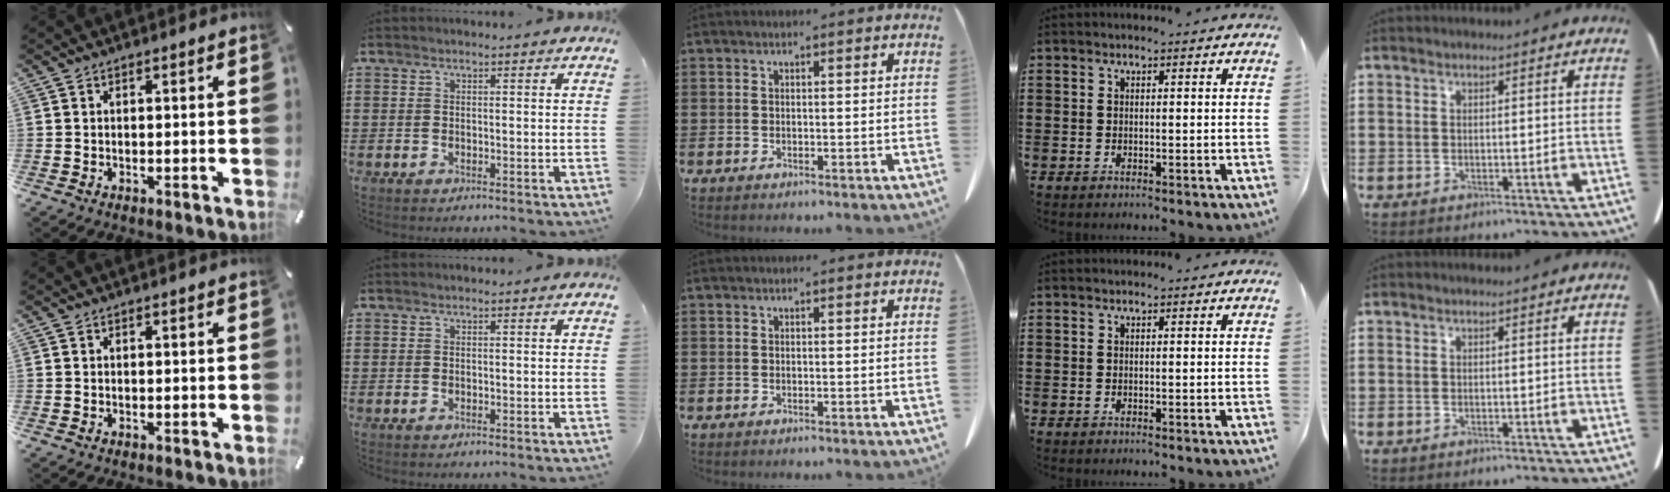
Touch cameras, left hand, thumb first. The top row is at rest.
{}